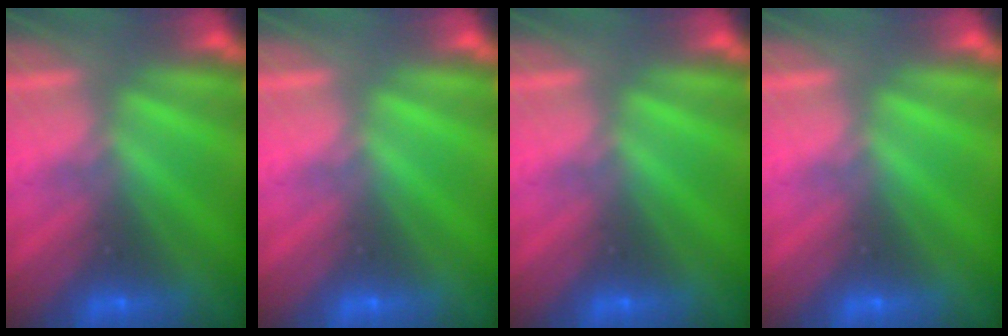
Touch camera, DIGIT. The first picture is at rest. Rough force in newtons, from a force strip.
{"total": 0.0}
{"total": 0.0}
{"total": 0.0}